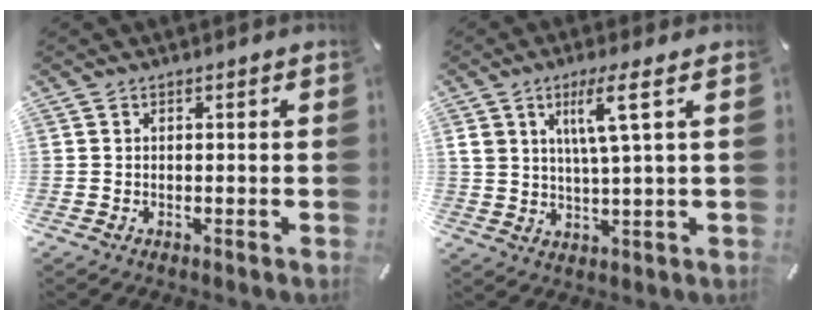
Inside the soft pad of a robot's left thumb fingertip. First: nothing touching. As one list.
[{"total": 8.5, "force": [3.6, 1.3, 7.6], "torque": [-0.148, 0.000, 0.058]}]